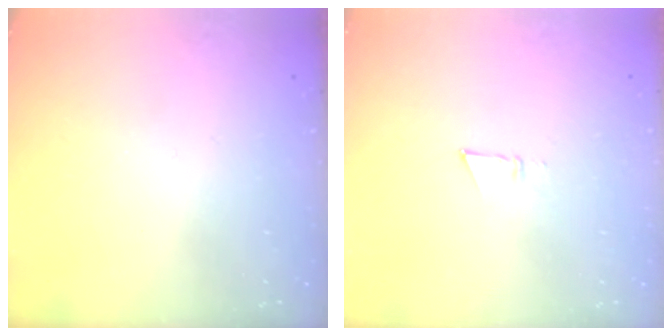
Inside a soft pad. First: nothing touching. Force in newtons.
{"total": 3.1, "press": 3.1, "slide": 0.7}